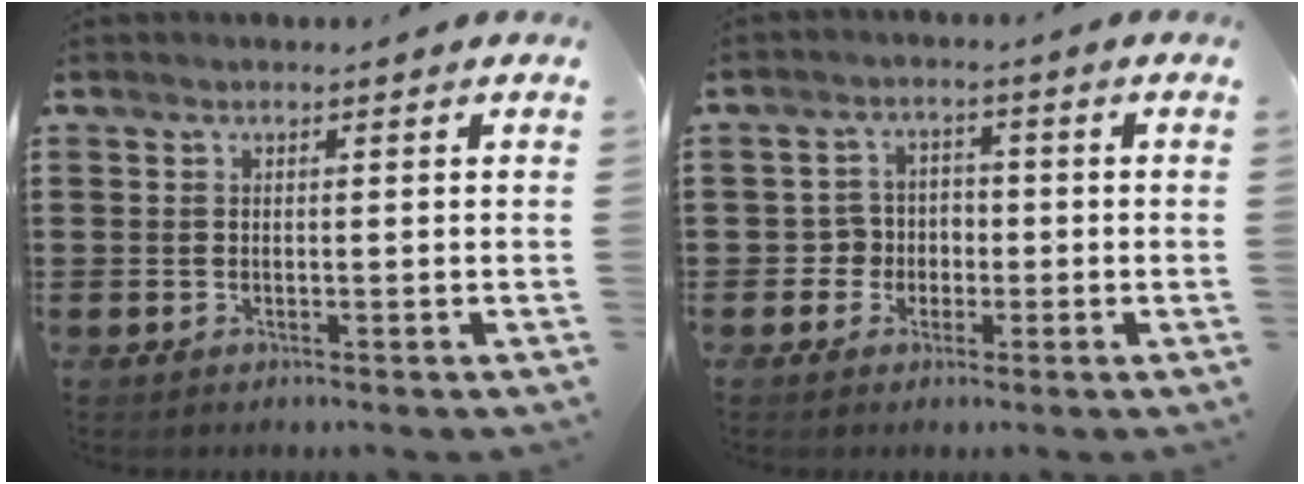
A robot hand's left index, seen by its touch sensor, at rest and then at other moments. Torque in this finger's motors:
{"motor_torque": [-0.08, 0.19, 0.05, -0.01]}